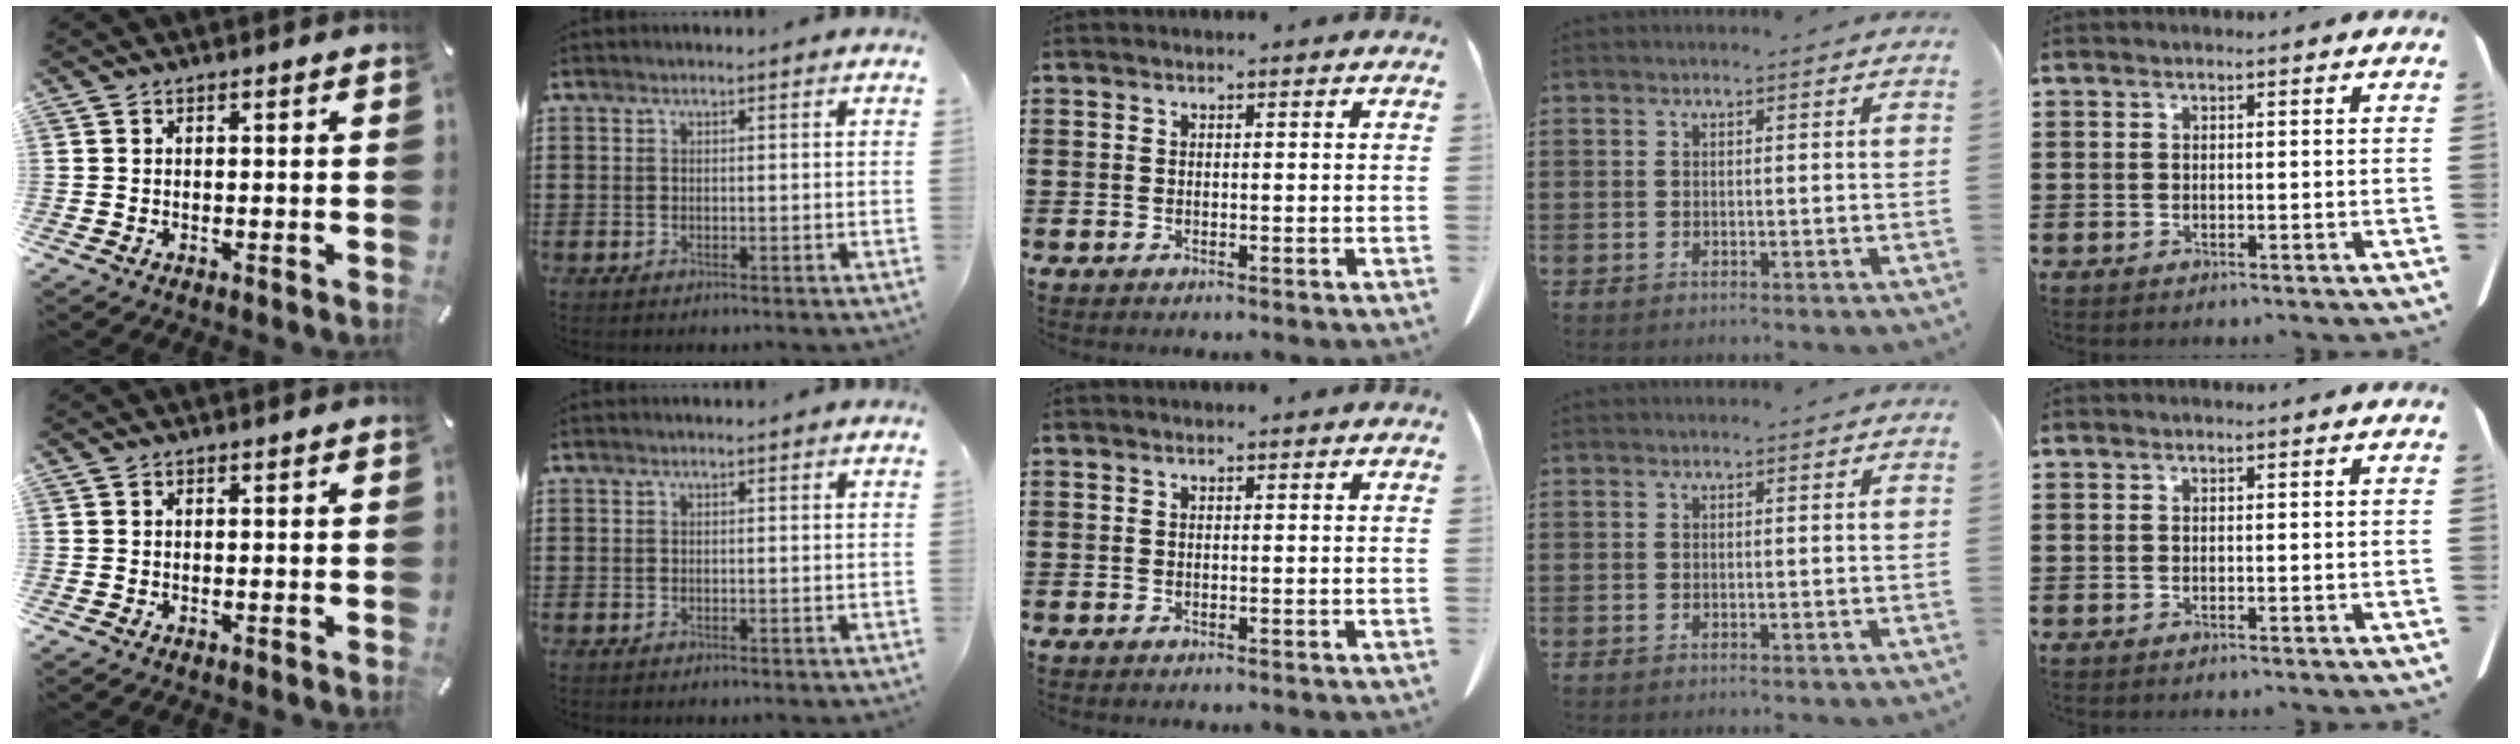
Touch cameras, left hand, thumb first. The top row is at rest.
{}